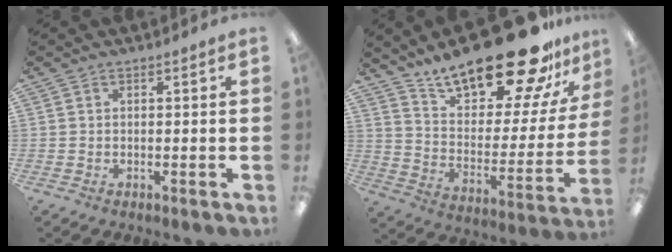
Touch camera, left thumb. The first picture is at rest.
{"total": 26.3, "force": [20.8, 8.4, 13.8], "torque": [-0.205, -0.141, 0.347]}